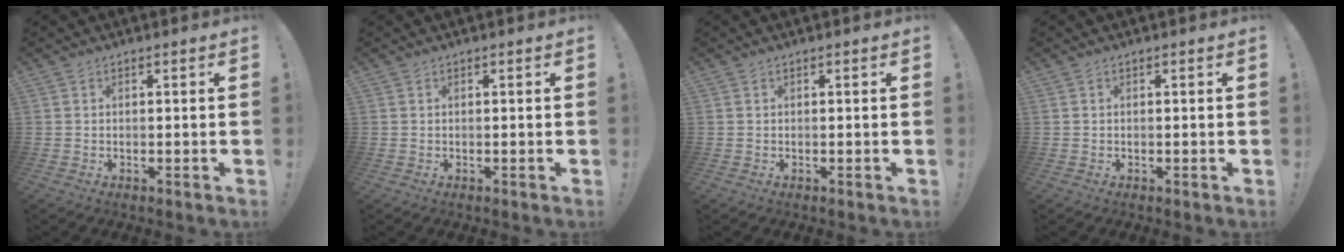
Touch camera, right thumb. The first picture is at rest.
{"total": 0.0}
{"total": 0.0}
{"total": 0.0}